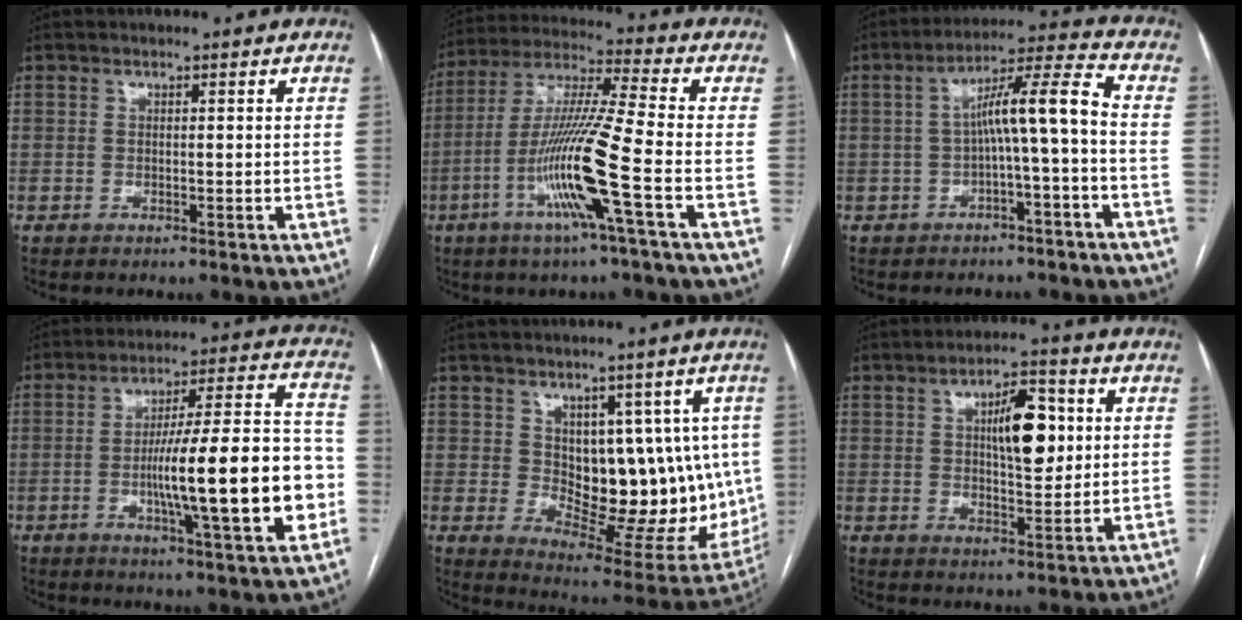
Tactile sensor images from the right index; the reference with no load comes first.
{"total": 14.6, "force": [-5.2, -1.2, 13.6], "torque": [-0.274, -0.011, -0.105]}
{"total": 8.6, "force": [-1.3, 0.0, 8.5], "torque": [-0.136, 0.036, -0.021]}
{"total": 19.5, "force": [-4.0, 2.0, 19.0], "torque": [-0.269, 0.018, -0.055]}
{"total": 15.6, "force": [1.4, 8.4, 13.0], "torque": [-0.150, 0.006, 0.044]}
{"total": 8.9, "force": [2.0, 3.0, 8.1], "torque": [-0.129, 0.012, 0.033]}